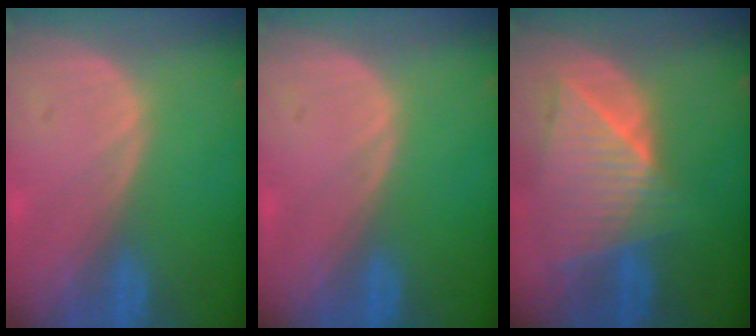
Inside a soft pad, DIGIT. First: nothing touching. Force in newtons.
{"total": 0.0}
{"total": 9.2, "press": 8.2, "slide": 4.2}